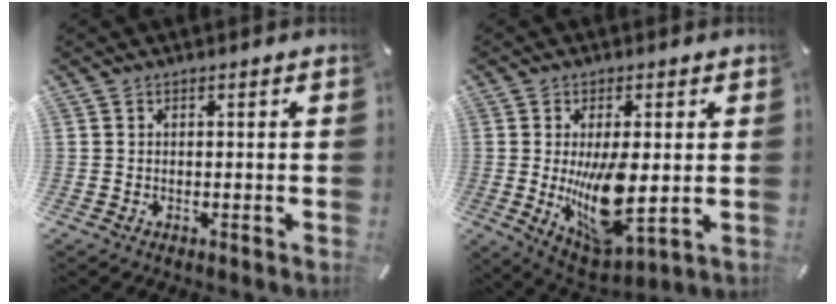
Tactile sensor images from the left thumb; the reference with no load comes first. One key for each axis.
{"total": 14.8, "fx": 0.3, "fy": 6.7, "fz": 13.3, "tx": -0.235, "ty": -0.036, "tz": 0.008}